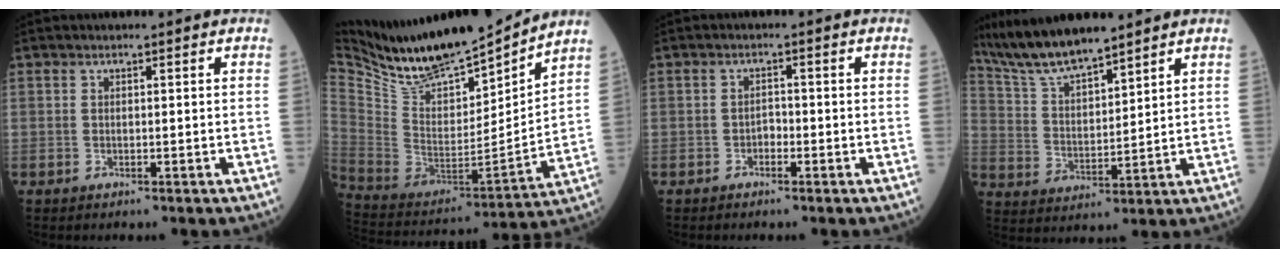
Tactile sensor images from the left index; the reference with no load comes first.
{"total": 18.9, "force": [17.1, 2.8, 7.6], "torque": [-0.157, -0.036, 0.302]}
{"total": 1.5, "force": [-1.1, 0.7, 0.6], "torque": [-0.005, 0.000, -0.022]}
{"total": 10.4, "force": [9.3, 1.2, 4.6], "torque": [-0.102, 0.007, 0.183]}